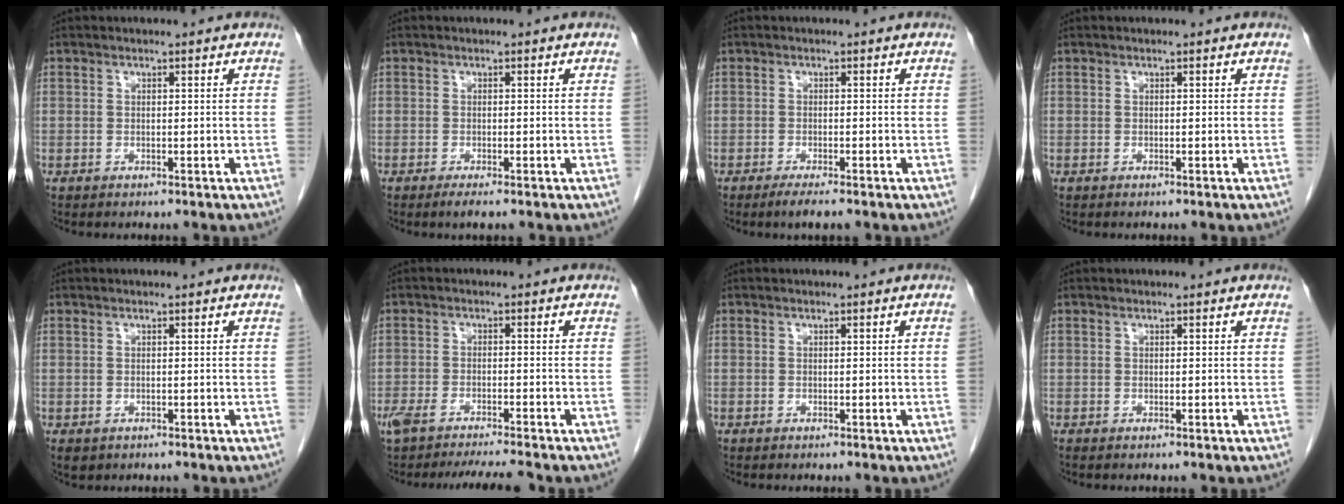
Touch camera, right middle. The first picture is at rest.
{"total": 1.2, "force": [-0.8, -0.1, 0.9], "torque": [-0.017, -0.004, -0.016]}
{"total": 2.1, "force": [-1.5, 0.0, 1.4], "torque": [-0.028, -0.006, -0.029]}
{"total": 0.0}
{"total": 1.5, "force": [-0.8, 1.1, 0.6], "torque": [-0.013, 0.001, -0.001]}
{"total": 8.6, "force": [-7.6, 0.4, 4.0], "torque": [-0.064, -0.007, -0.120]}
{"total": 0.0}
{"total": 0.0}